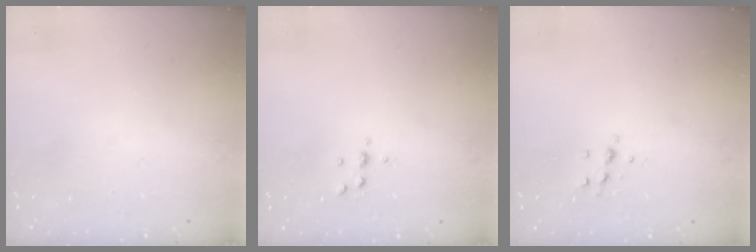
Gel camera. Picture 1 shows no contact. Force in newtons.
{"total": 3.6, "press": 3.6, "slide": 0.4}
{"total": 5.4, "press": 5.2, "slide": 1.3}